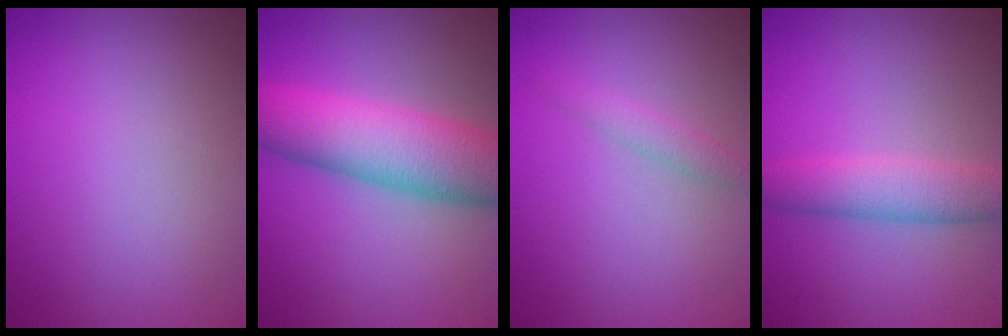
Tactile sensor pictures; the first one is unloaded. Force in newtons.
{"total": 8.6, "press": 8.6, "slide": 0.4}
{"total": 1.4, "press": 1.4, "slide": 0.1}
{"total": 3.9, "press": 3.9, "slide": 0.1}